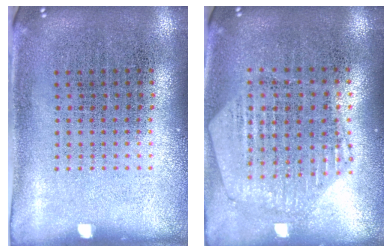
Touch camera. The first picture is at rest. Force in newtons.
{"total": 1.2, "press": 1.1, "slide": 0.3}